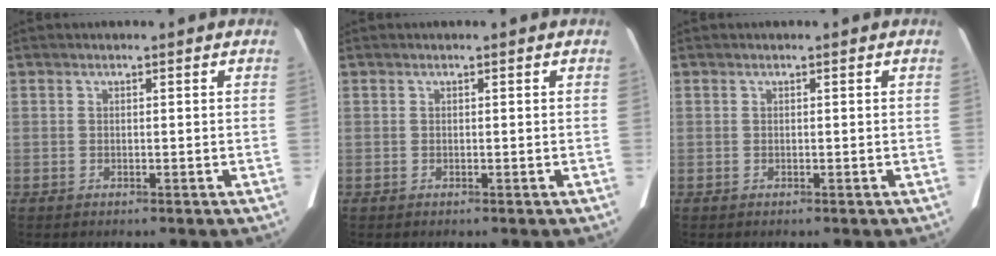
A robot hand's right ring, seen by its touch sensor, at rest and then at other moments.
{"total": 0.0}
{"total": 0.0}